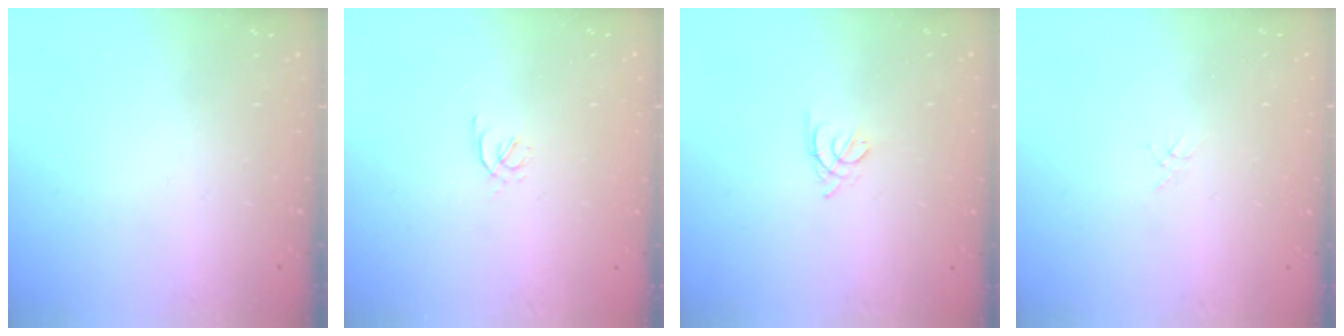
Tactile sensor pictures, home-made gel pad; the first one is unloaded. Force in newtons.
{"total": 1.7, "press": 1.6, "slide": 0.5}
{"total": 3.0, "press": 2.9, "slide": 0.7}
{"total": 1.3, "press": 1.2, "slide": 0.3}